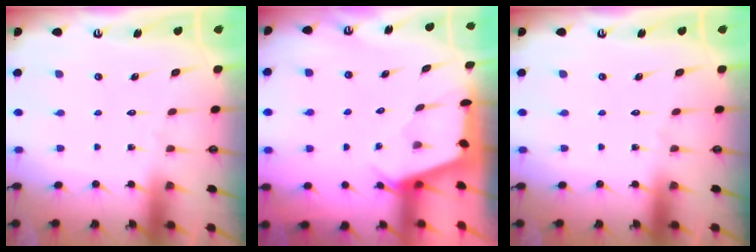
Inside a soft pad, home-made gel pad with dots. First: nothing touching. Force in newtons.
{"total": 2.6, "press": 2.5, "slide": 0.3}
{"total": 0.0}